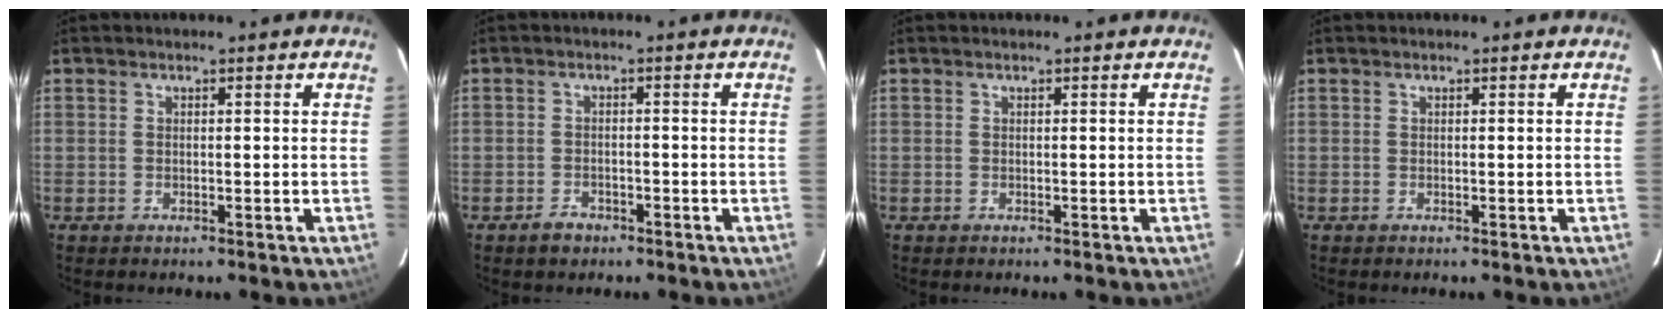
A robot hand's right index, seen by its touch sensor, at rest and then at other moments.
{"total": 2.8, "force": [-2.0, 1.8, 0.8], "torque": [-0.017, 0.004, -0.029]}
{"total": 0.0}
{"total": 0.0}